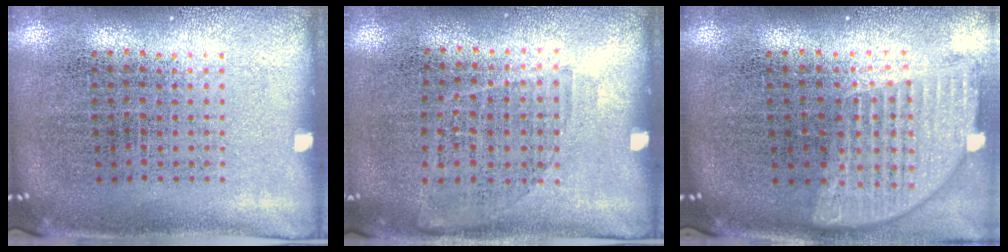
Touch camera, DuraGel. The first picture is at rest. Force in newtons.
{"total": 0.9, "press": 0.8, "slide": 0.5}
{"total": 1.6, "press": 1.4, "slide": 0.8}